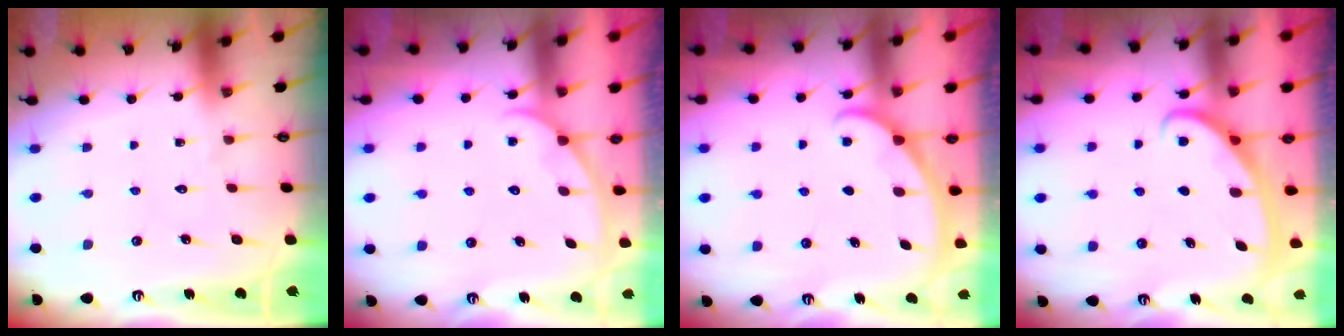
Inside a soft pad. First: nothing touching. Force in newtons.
{"total": 1.5, "press": 1.4, "slide": 0.2}
{"total": 1.9, "press": 1.9, "slide": 0.1}
{"total": 2.8, "press": 2.8, "slide": 0.4}